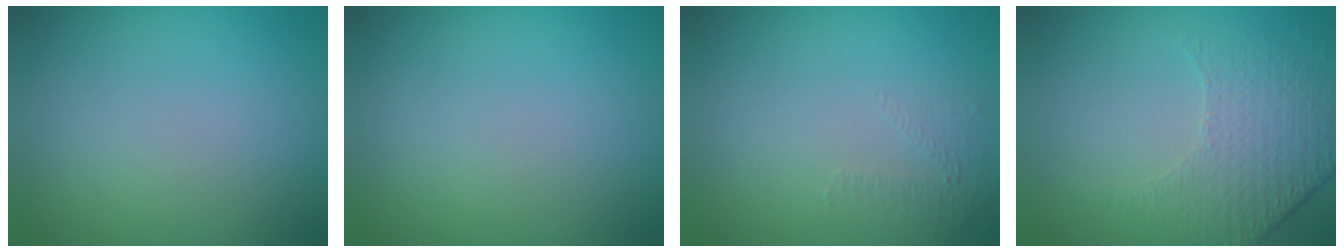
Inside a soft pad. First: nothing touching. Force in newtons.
{"total": 0.0}
{"total": 0.9, "press": 0.4, "slide": 0.8}
{"total": 4.7, "press": 3.1, "slide": 3.5}